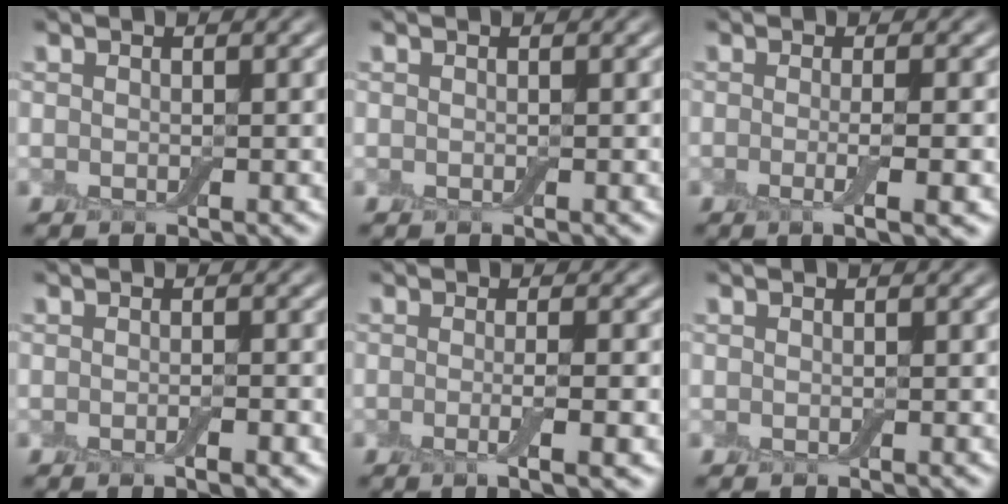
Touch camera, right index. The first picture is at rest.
{"total": 0.0}
{"total": 3.4, "force": [-0.5, 0.8, 3.2], "torque": [-0.045, -0.008, -0.010]}
{"total": 1.6, "force": [-0.6, 0.2, 1.5], "torque": [-0.019, -0.002, -0.009]}
{"total": 3.4, "force": [-0.6, 0.8, 3.2], "torque": [-0.045, -0.007, -0.012]}
{"total": 0.0}